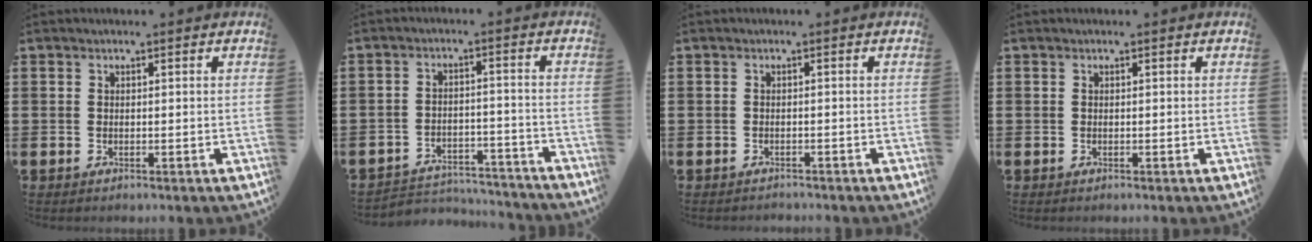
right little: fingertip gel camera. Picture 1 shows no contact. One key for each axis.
{"total": 3.8, "fx": -3.7, "fy": 0.8, "fz": 0.3, "tx": -0.009, "ty": 0.009, "tz": -0.079}
{"total": 0.6, "fx": -0.6, "fy": 0.0, "fz": -0.1, "tx": -0.001, "ty": -0.002, "tz": -0.012}
{"total": 0.0}